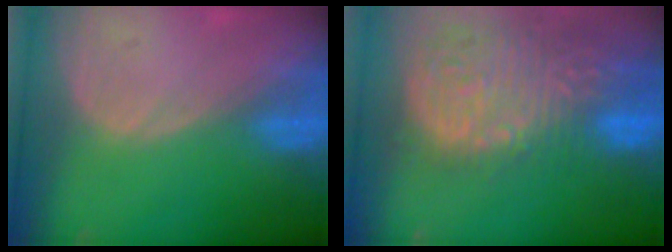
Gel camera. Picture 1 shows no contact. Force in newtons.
{"total": 15.3, "press": 12.6, "slide": 8.7}